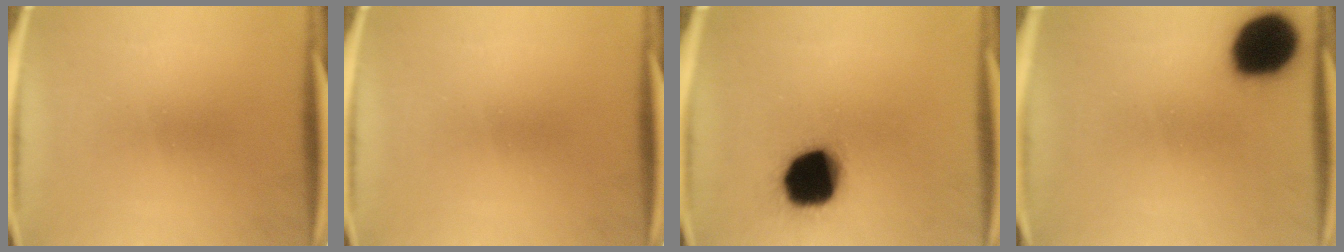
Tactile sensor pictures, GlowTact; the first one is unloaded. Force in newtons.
{"total": 0.0}
{"total": 19.7}
{"total": 17.1}